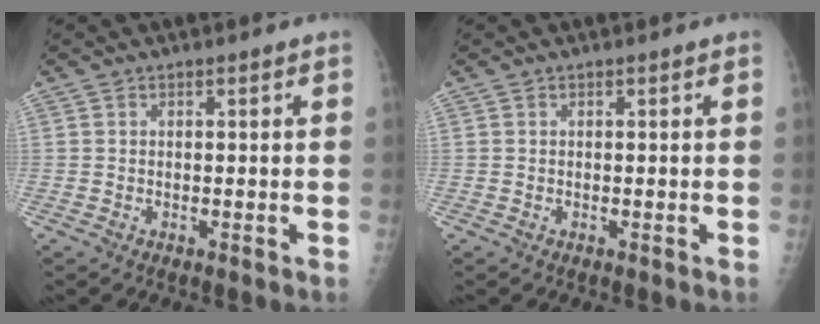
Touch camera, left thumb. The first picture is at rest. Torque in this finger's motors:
{"motor_torque": [0.00, 0.00, 0.00, 0.00, 0.00]}